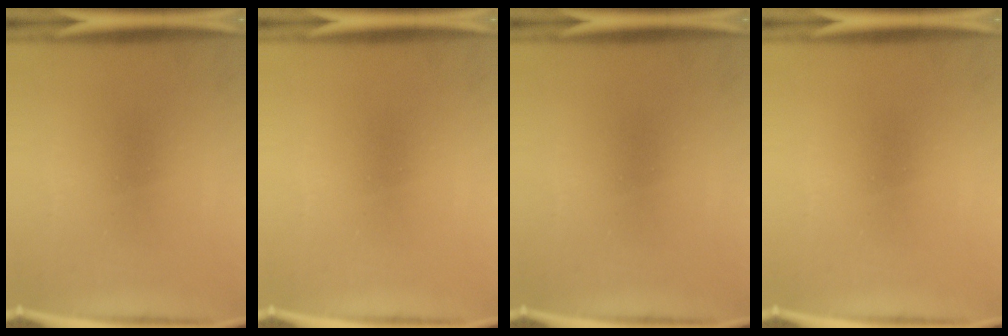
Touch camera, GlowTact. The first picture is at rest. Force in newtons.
{"total": 0.0}
{"total": 0.0}
{"total": 0.0}